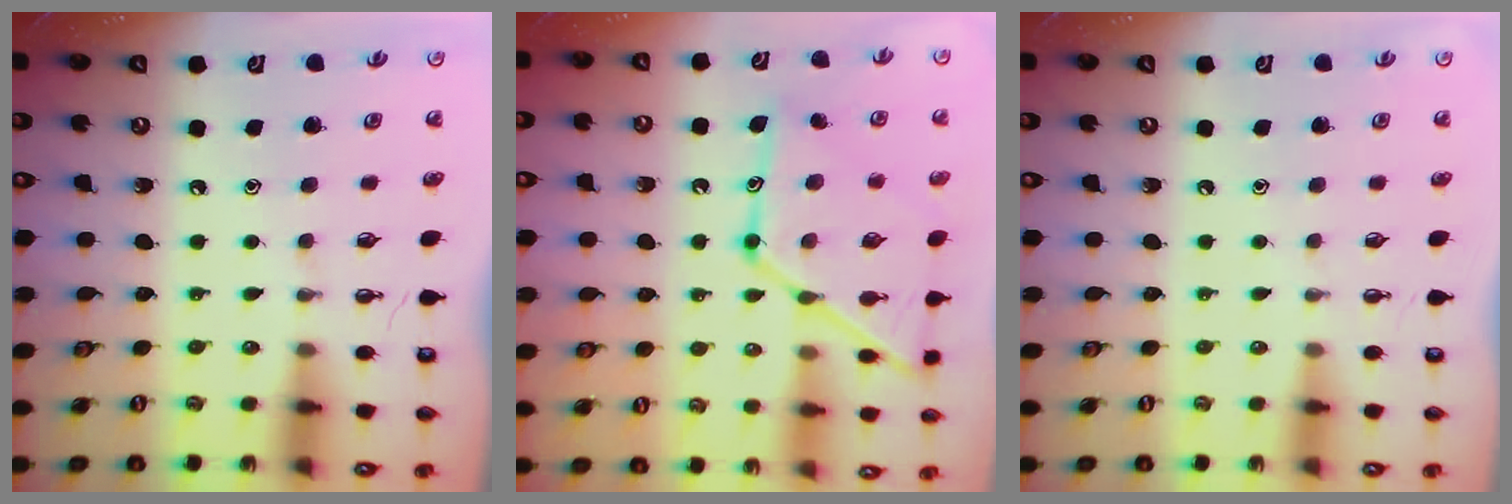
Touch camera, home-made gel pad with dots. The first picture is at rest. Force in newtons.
{"total": 16.8, "press": 16.7, "slide": 1.5}
{"total": 0.0}